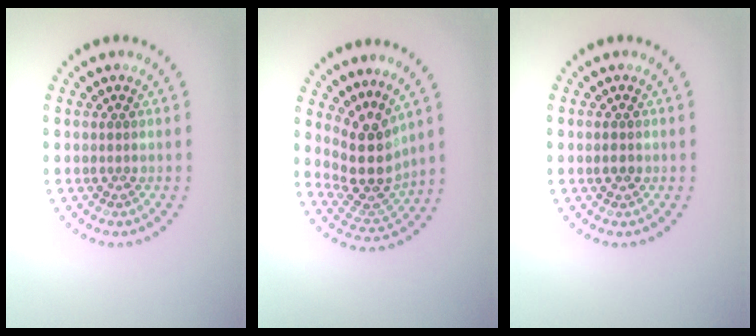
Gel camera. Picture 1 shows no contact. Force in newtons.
{"total": 4.5, "press": 3.3, "slide": 3.0}
{"total": 1.2, "press": 1.1, "slide": 0.2}